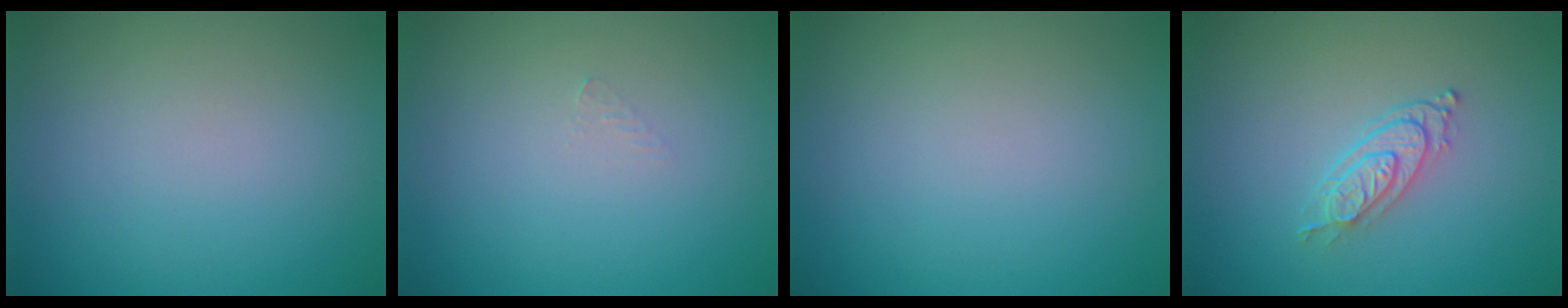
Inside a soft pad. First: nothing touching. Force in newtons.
{"total": 0.7, "press": 0.7, "slide": 0.1}
{"total": 0.0}
{"total": 2.7, "press": 2.1, "slide": 1.7}